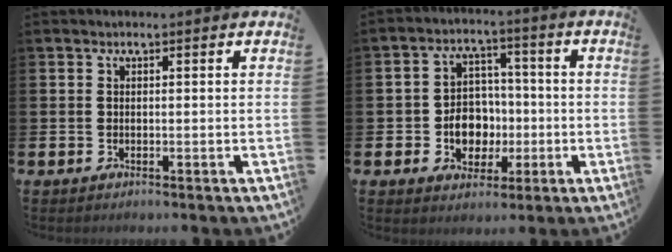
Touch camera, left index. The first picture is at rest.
{"total": 6.5, "force": [-1.1, 5.6, 3.1], "torque": [-0.058, 0.012, -0.022]}